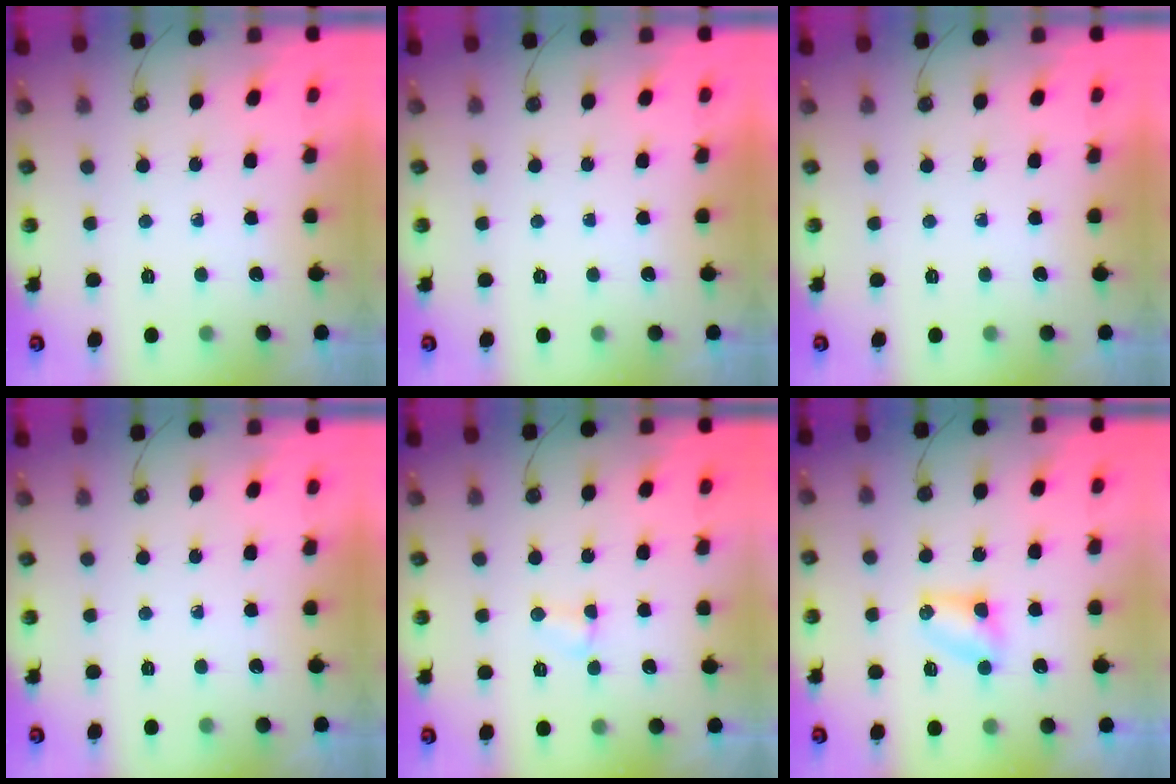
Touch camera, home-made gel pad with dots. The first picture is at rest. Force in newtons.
{"total": 0.0}
{"total": 0.0}
{"total": 0.0}
{"total": 2.7, "press": 2.7, "slide": 0.4}
{"total": 4.1, "press": 4.1, "slide": 0.4}